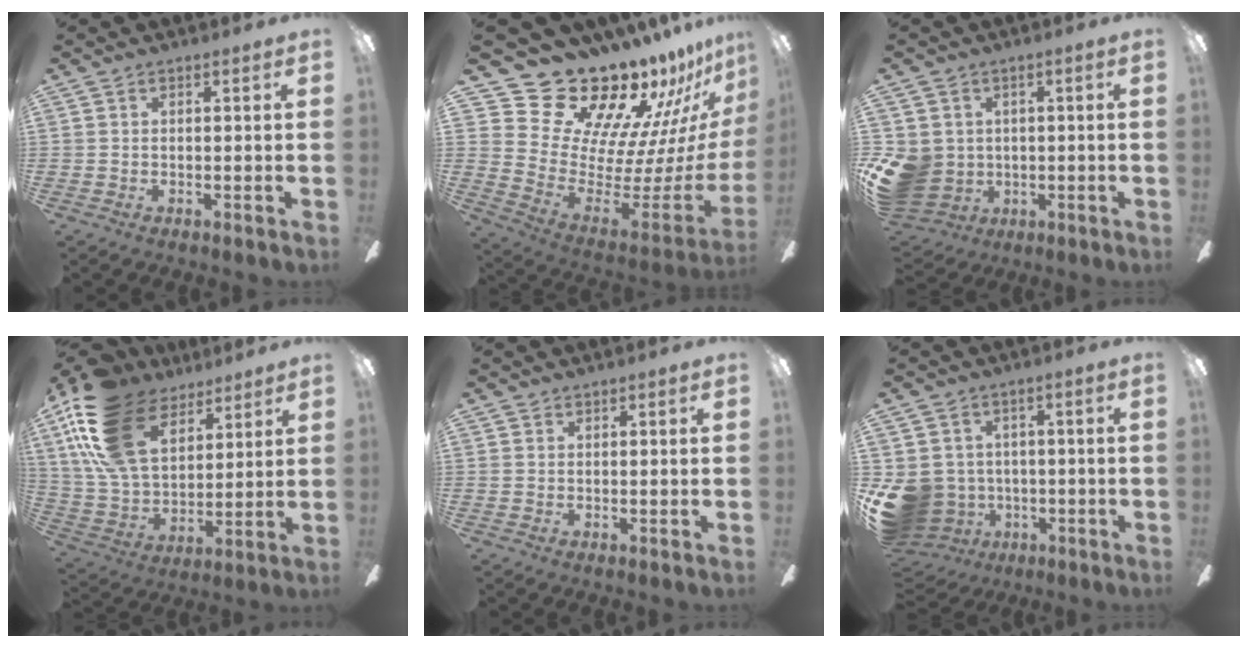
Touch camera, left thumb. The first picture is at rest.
{"total": 23.8, "force": [20.9, 9.4, 6.5], "torque": [-0.107, -0.180, 0.392]}
{"total": 10.9, "force": [-0.9, 9.8, 4.7], "torque": [-0.128, 0.004, -0.011]}
{"total": 21.0, "force": [11.4, 12.8, 12.1], "torque": [-0.279, -0.044, 0.208]}
{"total": 0.7, "force": [0.5, 0.5, 0.1], "torque": [-0.002, 0.004, 0.008]}
{"total": 11.5, "force": [-2.1, 10.4, 4.3], "torque": [-0.129, 0.015, -0.029]}